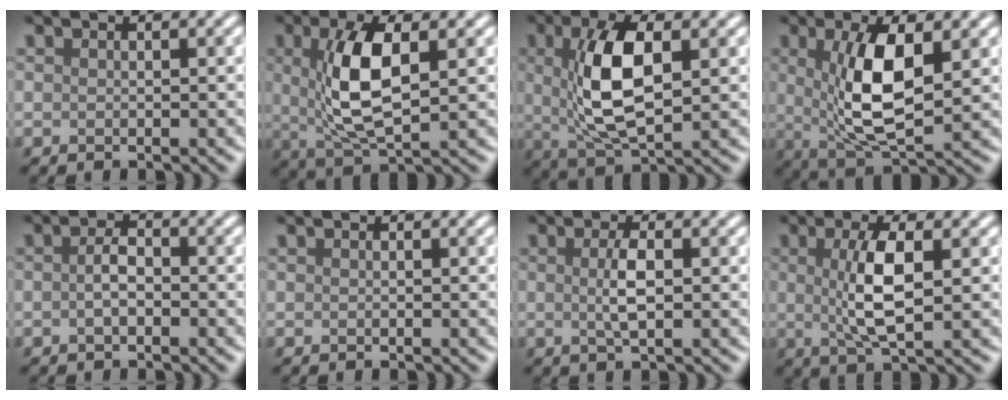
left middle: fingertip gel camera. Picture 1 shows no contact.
{"total": 6.9, "force": [1.0, 2.7, 6.3], "torque": [-0.130, 0.000, 0.022]}
{"total": 7.7, "force": [1.1, 3.3, 6.9], "torque": [-0.140, 0.001, 0.022]}
{"total": 7.4, "force": [1.1, 2.7, 6.8], "torque": [-0.134, -0.011, 0.023]}
{"total": 1.8, "force": [-0.5, 0.9, 1.4], "torque": [-0.029, 0.004, -0.013]}
{"total": 0.0}
{"total": 2.4, "force": [0.2, 0.6, 2.3], "torque": [-0.047, 0.003, 0.002]}
{"total": 5.0, "force": [0.5, 1.4, 4.8], "torque": [-0.098, 0.002, 0.012]}